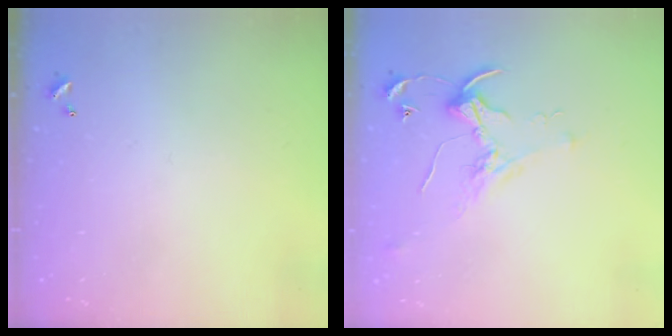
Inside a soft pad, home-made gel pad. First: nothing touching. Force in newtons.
{"total": 2.1, "press": 2.1, "slide": 0.1}